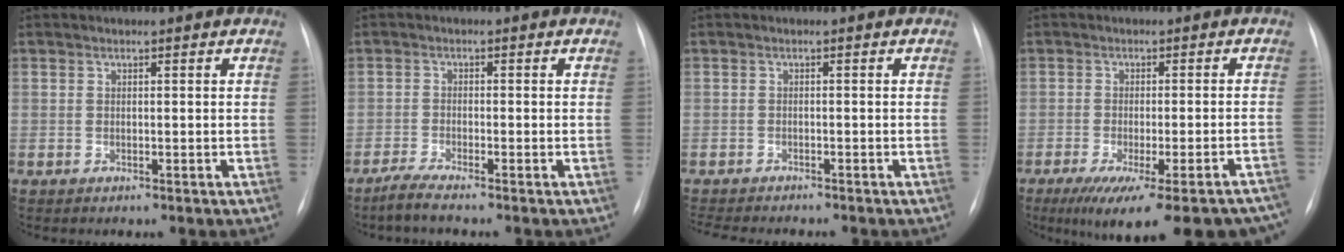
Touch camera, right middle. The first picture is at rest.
{"total": 2.7, "force": [-2.3, -0.6, 1.2], "torque": [-0.042, -0.012, -0.050]}
{"total": 7.8, "force": [-7.2, 1.2, 3.0], "torque": [-0.045, -0.010, -0.102]}
{"total": 20.7, "force": [-17.2, 3.5, 11.0], "torque": [-0.102, -0.016, -0.213]}